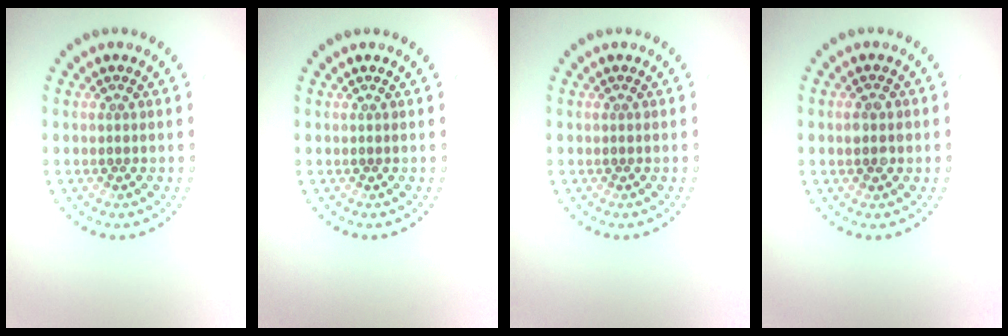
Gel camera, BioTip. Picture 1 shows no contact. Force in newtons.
{"total": 0.0}
{"total": 0.0}
{"total": 2.0, "press": 2.0, "slide": 0.1}